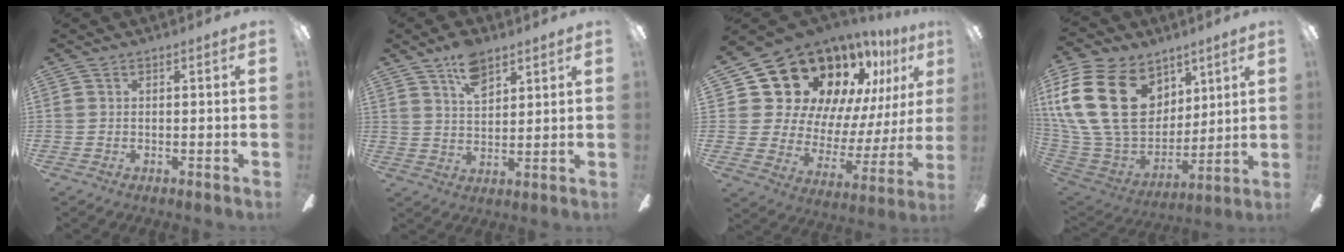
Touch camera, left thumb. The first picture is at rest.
{"total": 8.7, "force": [5.7, 4.5, 4.7], "torque": [-0.075, -0.019, 0.102]}
{"total": 22.8, "force": [16.8, 12.9, 8.7], "torque": [-0.150, -0.130, 0.324]}
{"total": 27.3, "force": [8.6, 19.5, 17.0], "torque": [-0.374, -0.025, 0.168]}